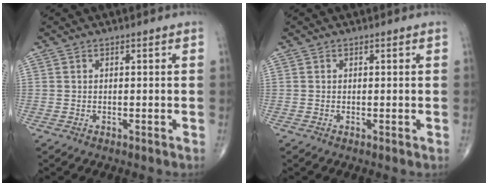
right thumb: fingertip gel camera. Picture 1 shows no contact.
{"total": 0.0}